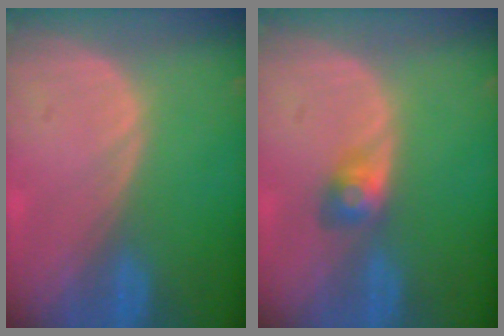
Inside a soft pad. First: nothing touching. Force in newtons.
{"total": 2.9, "press": 2.7, "slide": 1.0}